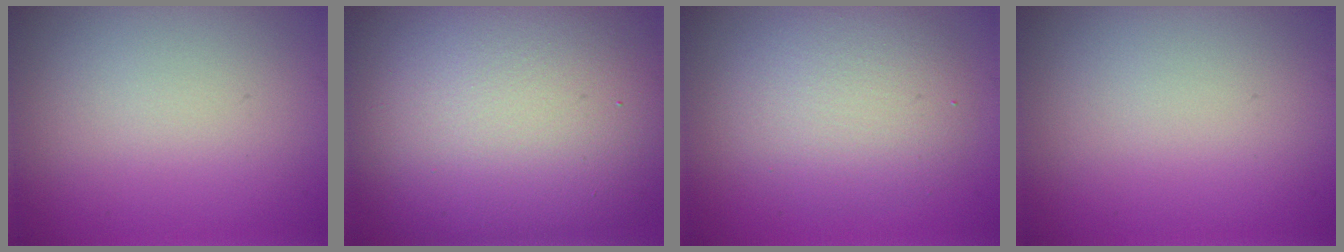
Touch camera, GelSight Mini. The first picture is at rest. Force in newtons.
{"total": 17.6, "press": 17.6, "slide": 1.0}
{"total": 4.6, "press": 4.6, "slide": 0.6}
{"total": 0.0}